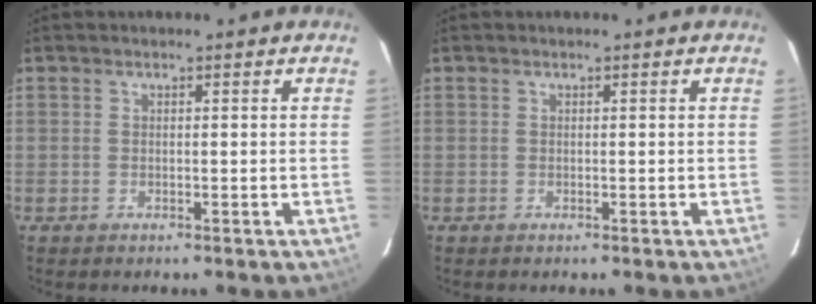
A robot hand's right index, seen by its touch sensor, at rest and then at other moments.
{"total": 0.0}